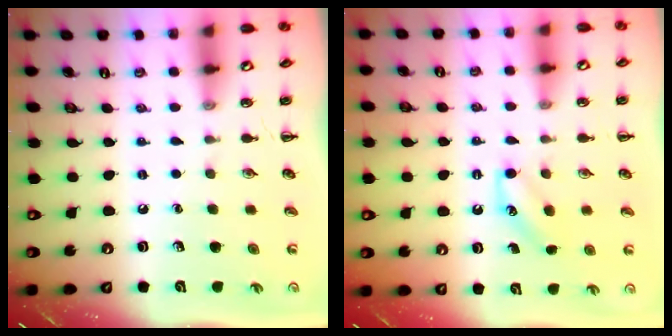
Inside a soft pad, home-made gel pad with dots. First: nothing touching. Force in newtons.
{"total": 5.2, "press": 5.1, "slide": 1.3}